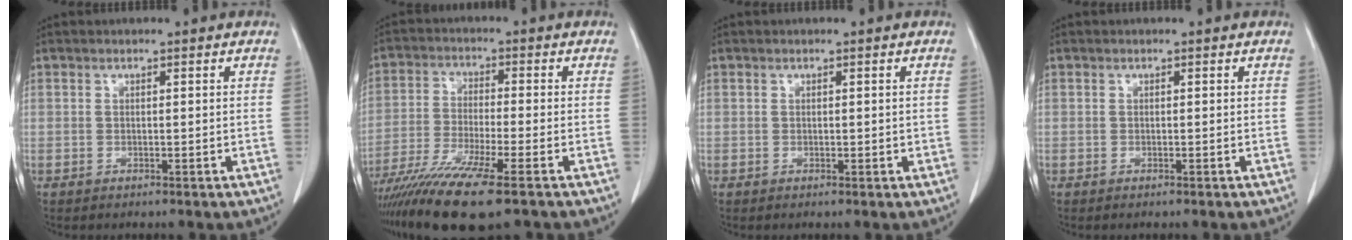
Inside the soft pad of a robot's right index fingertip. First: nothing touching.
{"total": 12.9, "force": [-9.1, 0.4, 9.1], "torque": [-0.172, -0.031, -0.159]}
{"total": 0.9, "force": [0.0, 0.6, 0.7], "torque": [-0.008, 0.000, 0.002]}
{"total": 0.0}